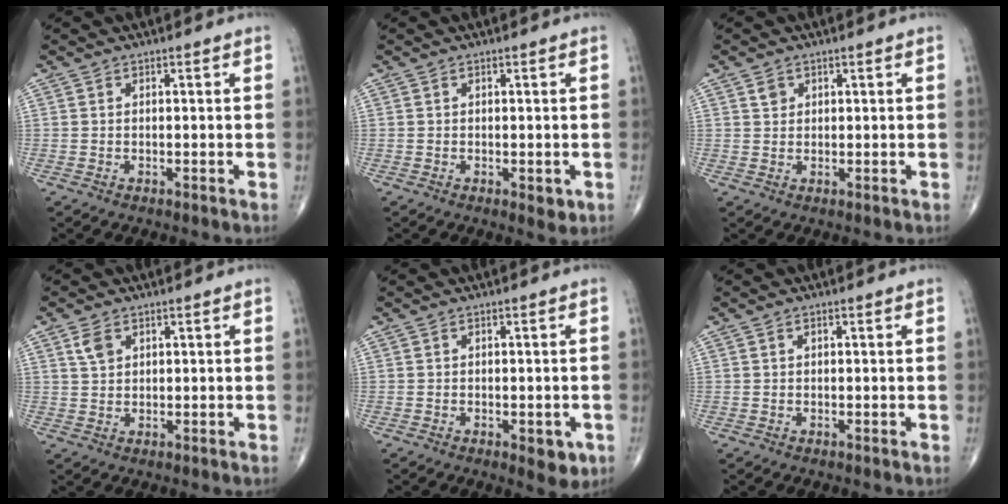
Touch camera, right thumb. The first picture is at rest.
{"total": 2.2, "force": [-0.5, 1.1, 1.9], "torque": [-0.011, -0.004, -0.005]}
{"total": 1.8, "force": [0.9, 1.4, 0.6], "torque": [-0.001, -0.005, 0.014]}
{"total": 3.1, "force": [1.5, 2.0, 1.8], "torque": [-0.030, -0.002, 0.034]}
{"total": 4.0, "force": [-1.4, 1.9, 3.2], "torque": [-0.020, -0.004, -0.013]}
{"total": 0.6, "force": [0.2, 0.3, 0.4], "torque": [-0.007, 0.001, 0.004]}